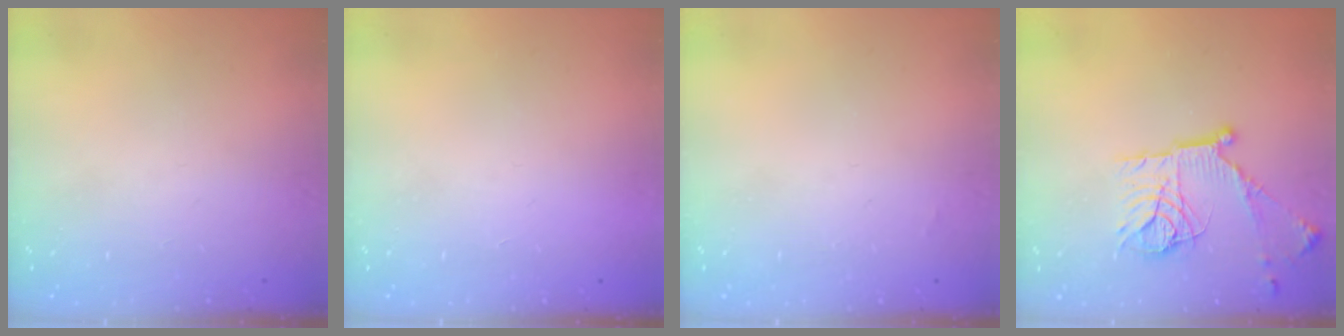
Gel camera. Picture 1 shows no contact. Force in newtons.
{"total": 1.6, "press": 1.6, "slide": 0.1}
{"total": 1.3, "press": 1.3, "slide": 0.2}
{"total": 16.6, "press": 16.6, "slide": 1.3}